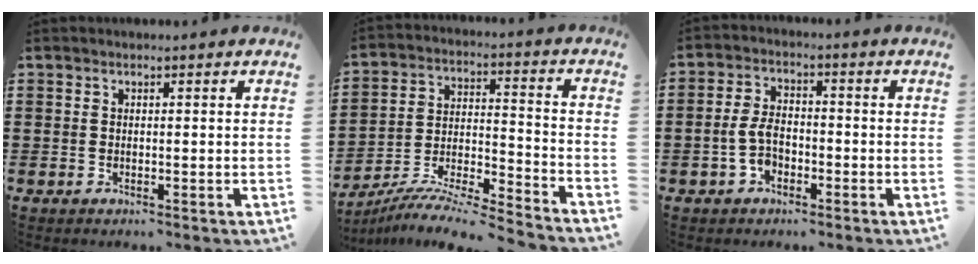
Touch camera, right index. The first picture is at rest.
{"total": 8.2, "force": [-7.8, -0.3, 2.5], "torque": [-0.044, -0.003, -0.158]}
{"total": 4.8, "force": [-1.6, 2.7, 3.6], "torque": [-0.096, -0.004, -0.038]}